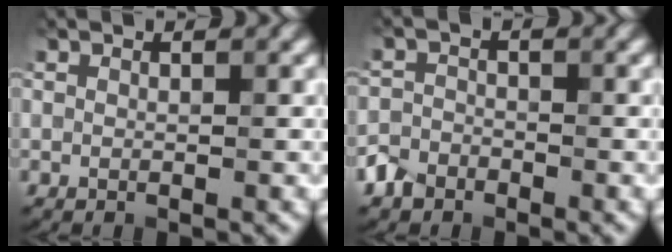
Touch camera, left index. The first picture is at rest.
{"total": 2.2, "force": [-1.7, 1.4, 0.2], "torque": [0.001, 0.006, -0.039]}